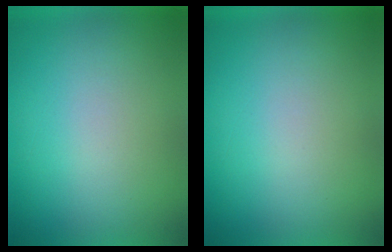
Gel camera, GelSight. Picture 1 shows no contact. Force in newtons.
{"total": 3.0}